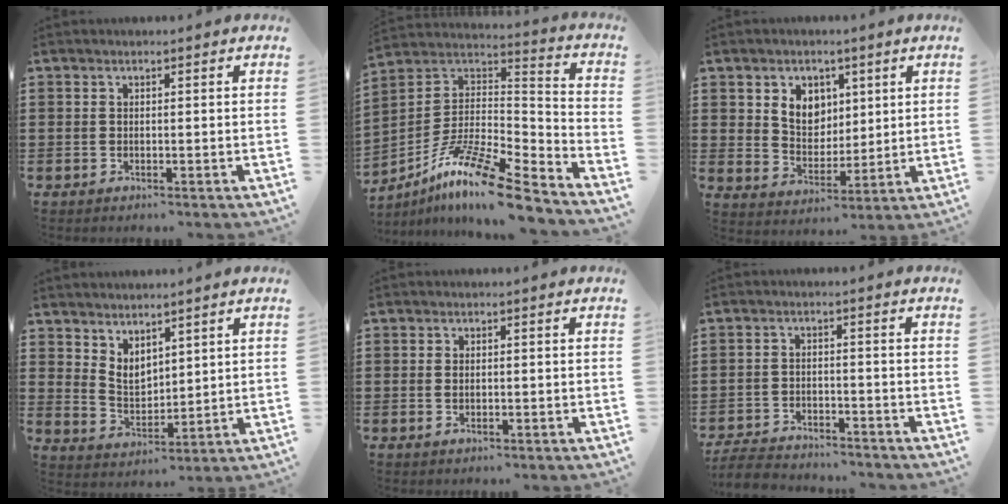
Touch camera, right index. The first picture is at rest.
{"total": 12.9, "force": [-9.8, 1.8, 8.2], "torque": [-0.155, 0.018, -0.191]}
{"total": 5.8, "force": [2.6, 4.8, 2.0], "torque": [-0.056, 0.011, 0.047]}
{"total": 4.3, "force": [3.4, 2.1, 1.4], "torque": [-0.040, -0.005, 0.065]}
{"total": 1.4, "force": [-0.2, 0.7, 1.2], "torque": [-0.024, 0.003, -0.004]}
{"total": 4.4, "force": [-4.4, 0.7, 0.5], "torque": [-0.021, 0.004, -0.093]}